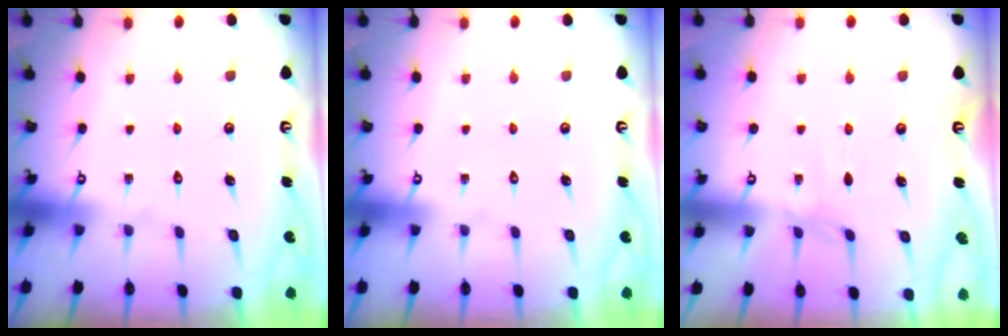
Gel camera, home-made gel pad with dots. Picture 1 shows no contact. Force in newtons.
{"total": 0.0}
{"total": 2.1, "press": 2.1, "slide": 0.5}